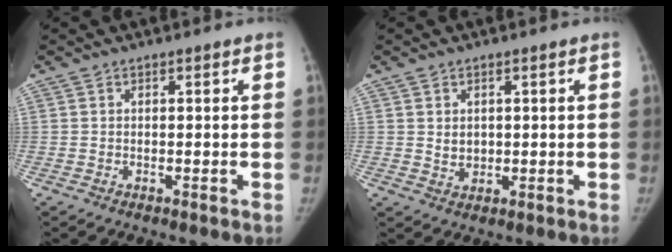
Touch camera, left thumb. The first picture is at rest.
{"total": 2.7, "force": [0.5, 2.1, 1.6], "torque": [-0.016, -0.007, 0.016]}